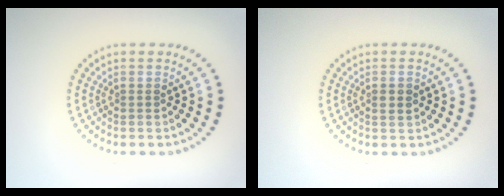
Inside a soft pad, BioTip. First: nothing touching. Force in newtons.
{"total": 1.1, "press": 1.1, "slide": 0.3}